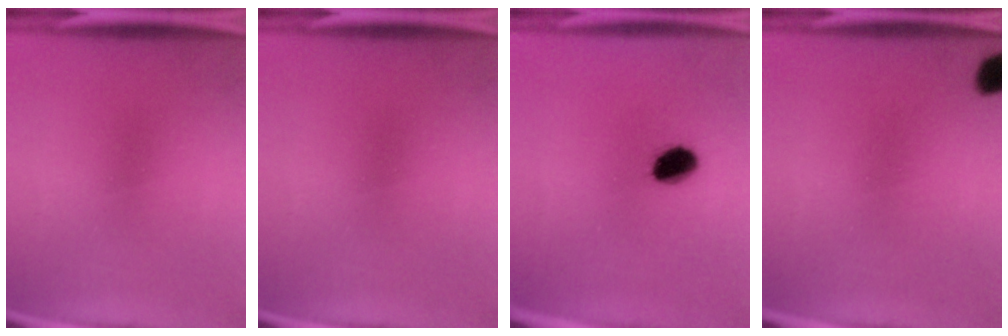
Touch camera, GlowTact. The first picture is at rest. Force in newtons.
{"total": 0.0}
{"total": 6.6}
{"total": 3.8}